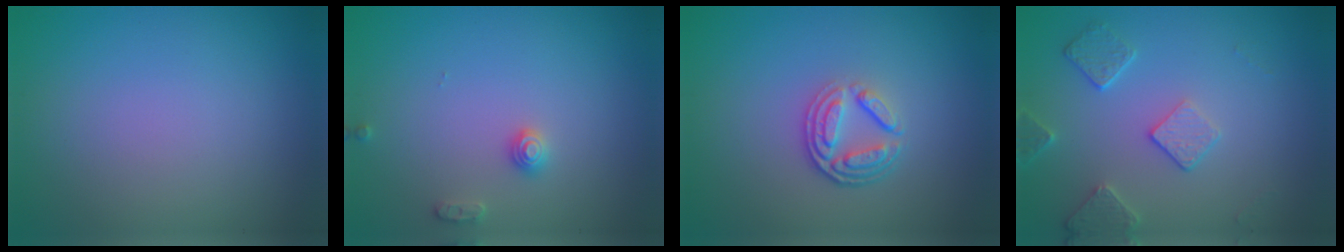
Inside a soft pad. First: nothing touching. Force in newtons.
{"total": 1.4, "press": 1.4, "slide": 0.1}
{"total": 3.8, "press": 2.8, "slide": 2.6}
{"total": 2.9, "press": 2.8, "slide": 0.9}